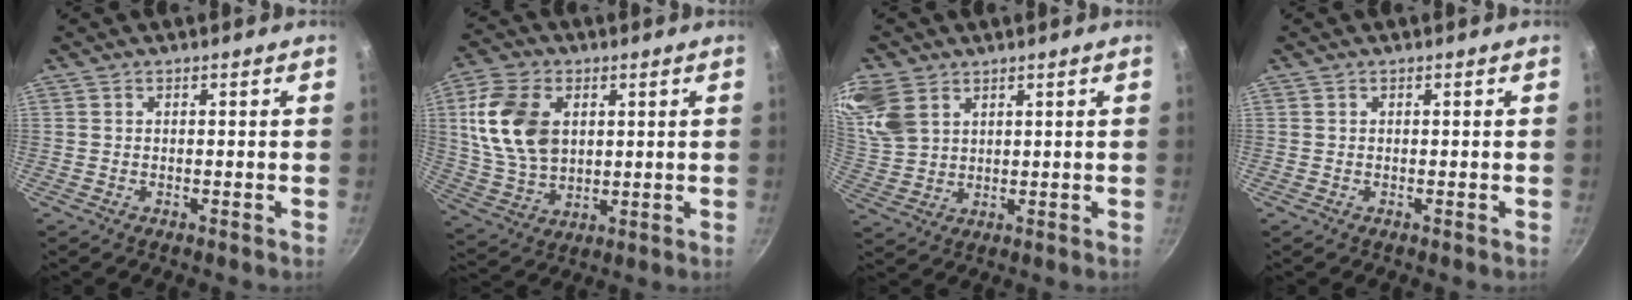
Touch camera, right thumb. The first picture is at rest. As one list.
[{"total": 14.9, "force": [3.4, 10.1, 10.4], "torque": [-0.185, -0.007, 0.072]}, {"total": 11.5, "force": [5.7, 8.0, 6.0], "torque": [-0.124, -0.006, 0.124]}, {"total": 0.0}]